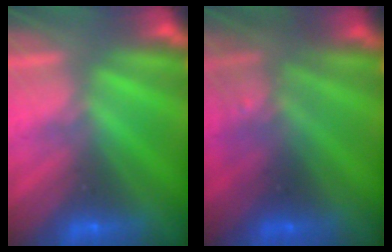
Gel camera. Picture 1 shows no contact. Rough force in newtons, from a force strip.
{"total": 2.8}